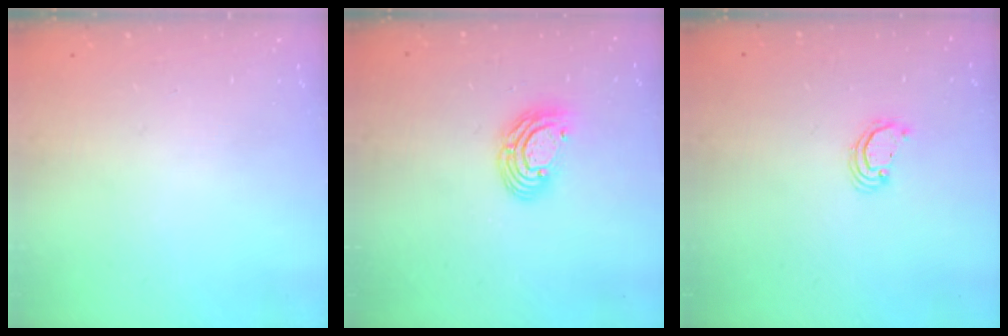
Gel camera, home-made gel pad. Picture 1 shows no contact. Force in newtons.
{"total": 8.5, "press": 8.4, "slide": 1.3}
{"total": 2.2, "press": 2.2, "slide": 0.2}